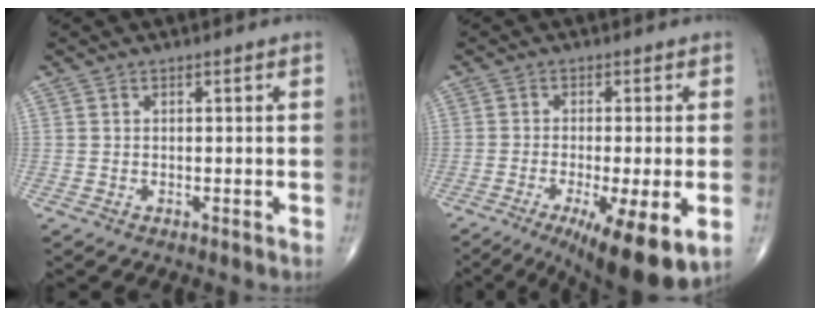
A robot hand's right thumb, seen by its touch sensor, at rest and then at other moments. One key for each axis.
{"total": 13.6, "fx": -5.5, "fy": 3.1, "fz": 12.1, "tx": -0.161, "ty": -0.016, "tz": -0.078}